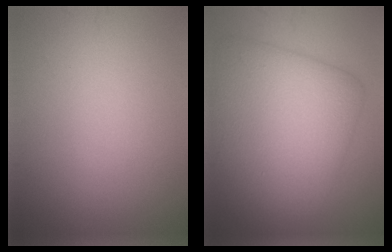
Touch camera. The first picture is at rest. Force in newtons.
{"total": 11.0, "press": 11.0, "slide": 0.2}